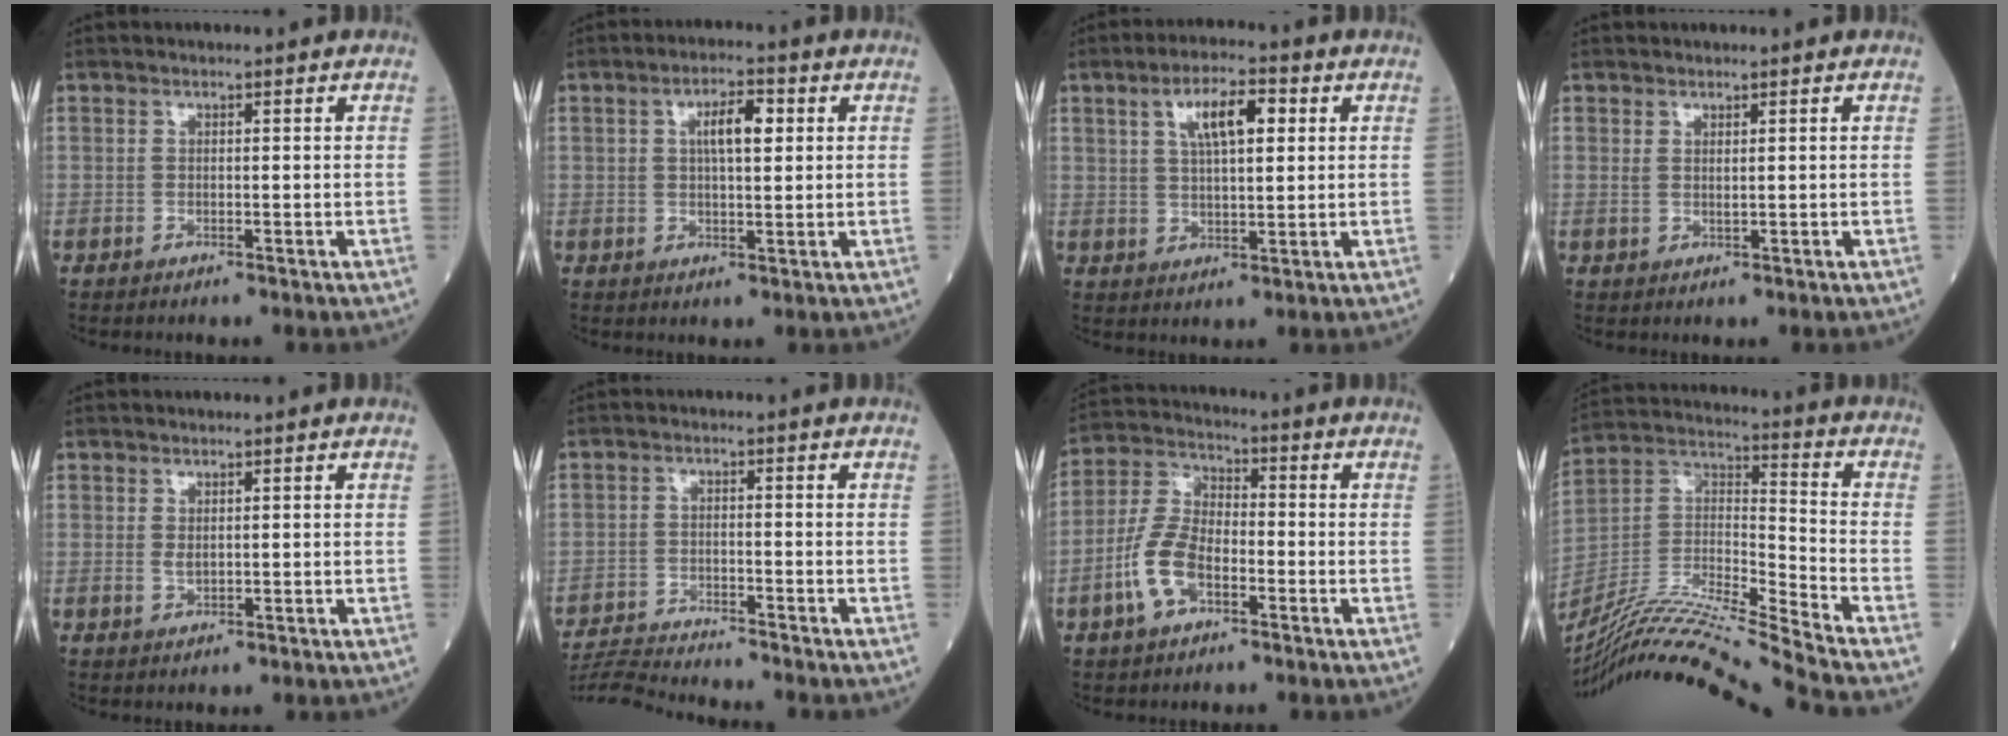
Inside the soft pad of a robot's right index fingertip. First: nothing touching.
{"total": 5.3, "force": [1.5, 1.7, 4.8], "torque": [-0.083, 0.010, 0.025]}
{"total": 7.5, "force": [2.7, 2.2, 6.7], "torque": [-0.117, 0.014, 0.047]}
{"total": 0.9, "force": [0.7, 0.1, 0.7], "torque": [-0.018, -0.003, 0.015]}
{"total": 0.9, "force": [0.3, 0.5, 0.8], "torque": [-0.012, -0.004, 0.008]}
{"total": 7.6, "force": [-7.5, -1.1, 0.6], "torque": [-0.009, -0.012, -0.135]}
{"total": 8.7, "force": [-3.5, 4.2, 6.8], "torque": [-0.161, 0.010, -0.074]}
{"total": 21.4, "force": [-19.2, -2.8, 9.0], "torque": [-0.189, -0.009, -0.346]}